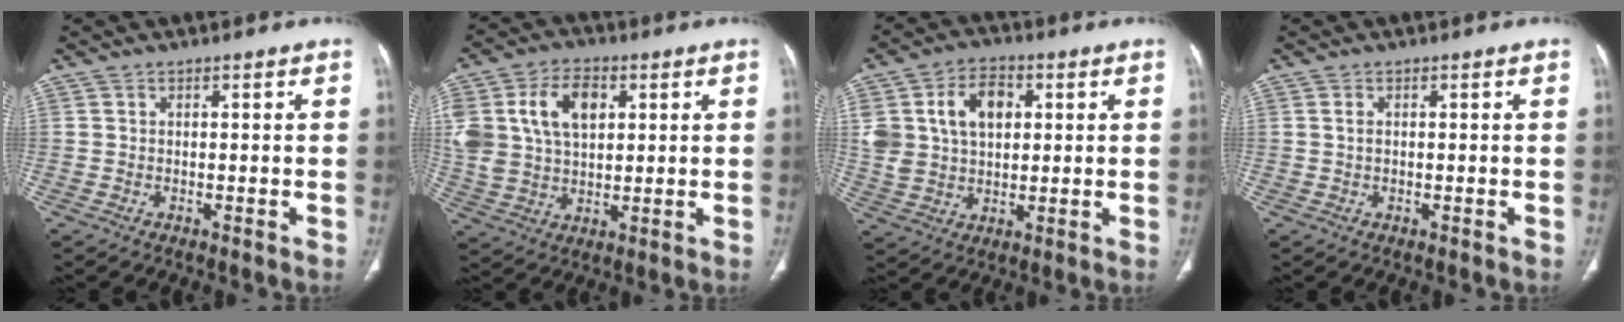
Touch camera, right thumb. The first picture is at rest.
{"total": 14.7, "force": [4.3, 9.6, 10.2], "torque": [-0.191, 0.002, 0.087]}
{"total": 12.2, "force": [3.3, 8.4, 8.3], "torque": [-0.127, 0.006, 0.064]}
{"total": 1.2, "force": [0.3, 0.8, 0.9], "torque": [-0.018, 0.002, 0.008]}